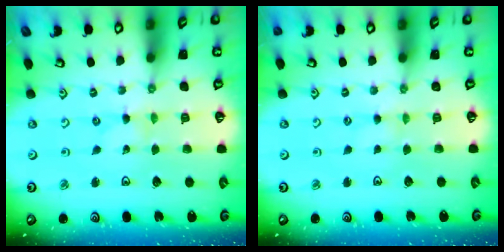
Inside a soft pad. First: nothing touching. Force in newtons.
{"total": 0.7, "press": 0.6, "slide": 0.2}